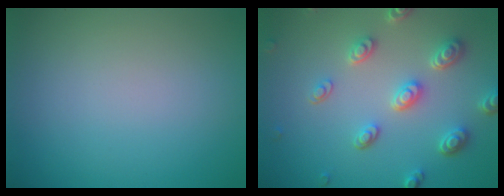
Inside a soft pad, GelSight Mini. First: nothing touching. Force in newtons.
{"total": 4.6, "press": 3.7, "slide": 2.7}